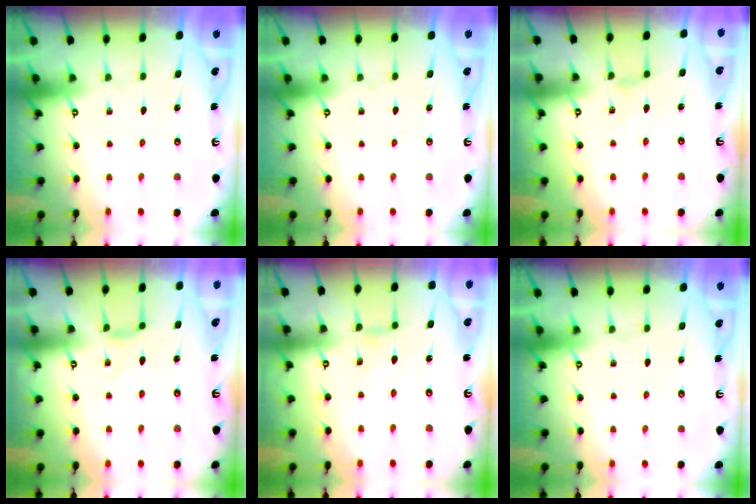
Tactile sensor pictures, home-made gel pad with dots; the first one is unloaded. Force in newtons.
{"total": 0.0}
{"total": 0.6, "press": 0.5, "slide": 0.2}
{"total": 2.6, "press": 2.6, "slide": 0.4}
{"total": 0.6, "press": 0.6, "slide": 0.2}
{"total": 0.0}